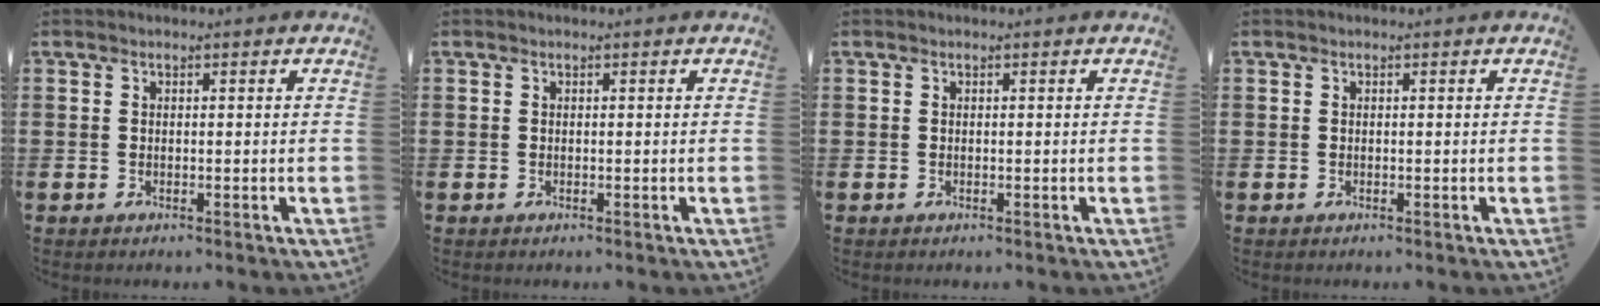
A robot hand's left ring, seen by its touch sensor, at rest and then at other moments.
{"total": 0.0}
{"total": 0.0}
{"total": 0.0}